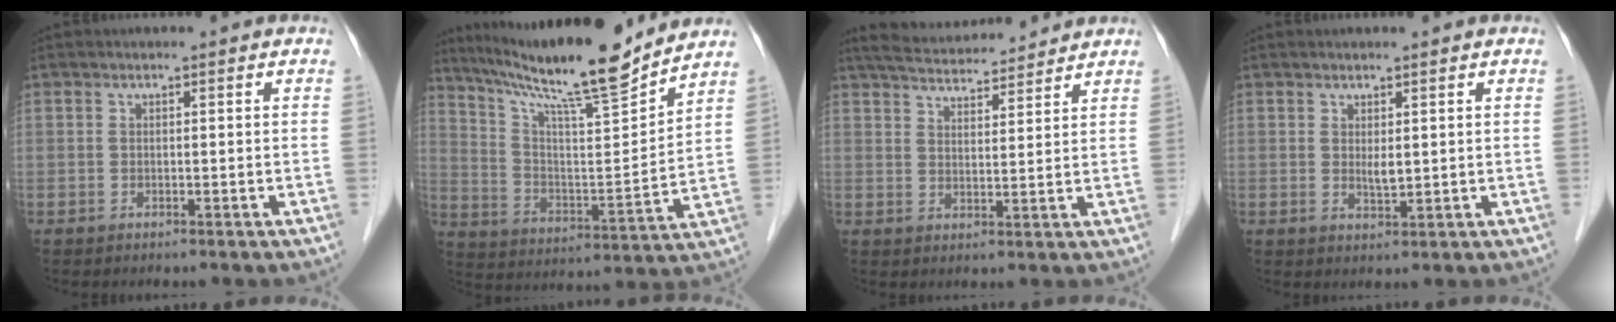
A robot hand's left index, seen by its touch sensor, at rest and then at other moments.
{"total": 18.7, "force": [16.1, -0.2, 9.5], "torque": [-0.165, -0.009, 0.266]}
{"total": 11.8, "force": [11.0, 1.6, 3.8], "torque": [-0.069, 0.025, 0.170]}
{"total": 1.9, "force": [0.5, 0.5, 1.7], "torque": [-0.033, -0.004, 0.014]}